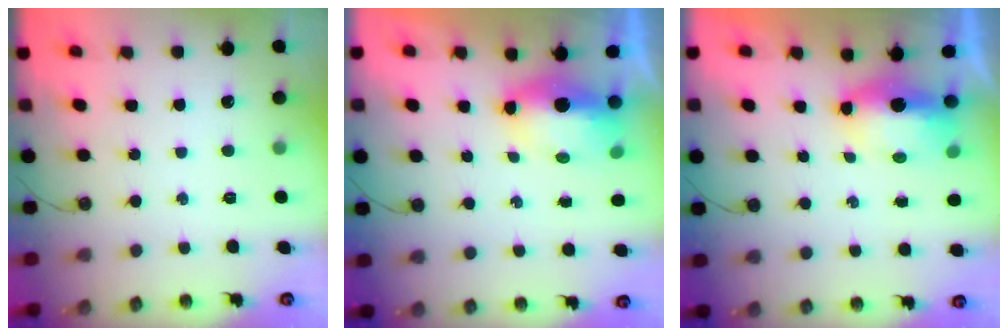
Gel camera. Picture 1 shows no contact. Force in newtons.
{"total": 7.0, "press": 6.9, "slide": 1.3}
{"total": 6.8, "press": 6.7, "slide": 1.0}